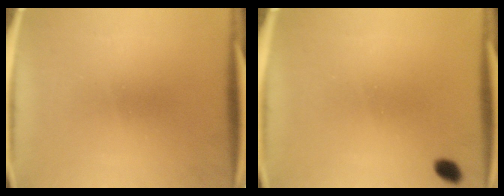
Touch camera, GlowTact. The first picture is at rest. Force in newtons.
{"total": 1.8}